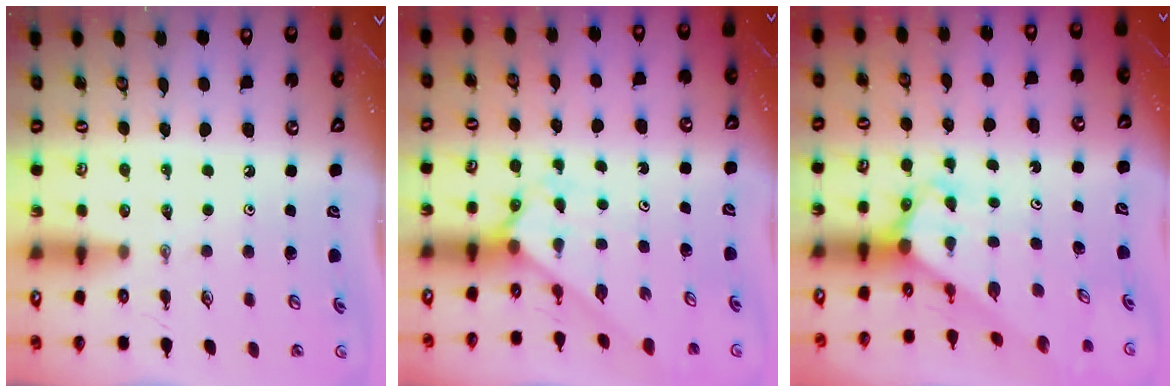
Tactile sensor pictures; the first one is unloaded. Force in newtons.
{"total": 2.3, "press": 2.3, "slide": 0.2}
{"total": 3.1, "press": 3.1, "slide": 0.2}